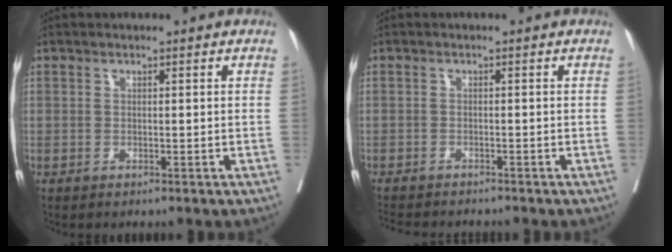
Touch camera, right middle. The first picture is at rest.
{"total": 7.1, "force": [-6.6, 1.2, 2.4], "torque": [-0.032, -0.009, -0.097]}